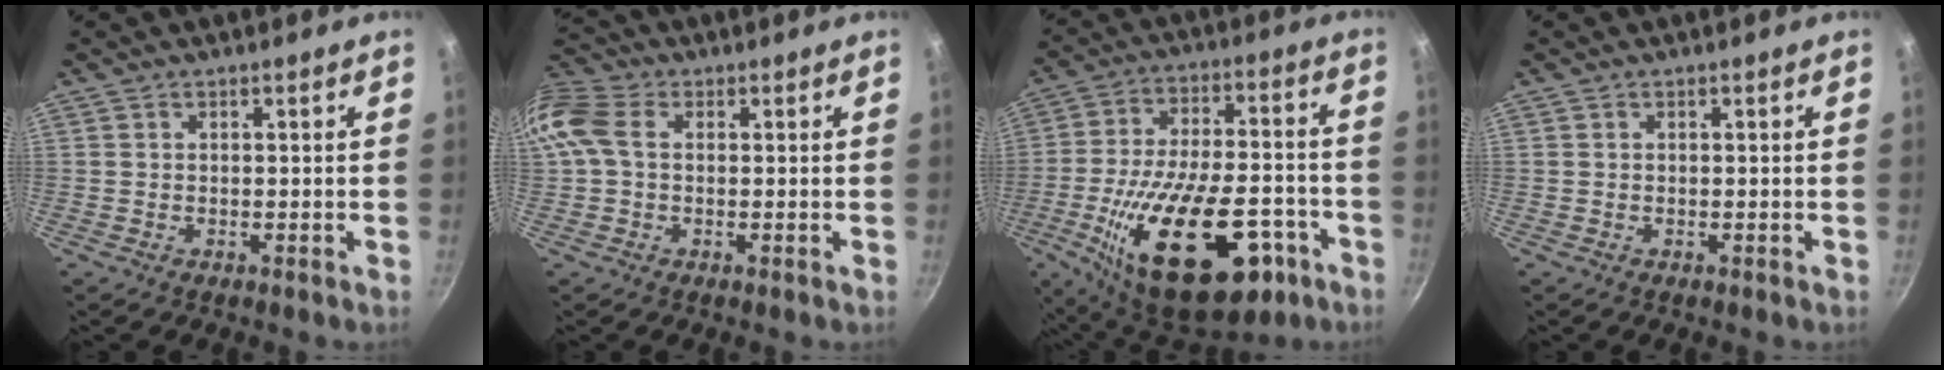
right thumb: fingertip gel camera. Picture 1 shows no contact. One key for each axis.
{"total": 8.6, "fx": 1.1, "fy": 6.1, "fz": 6.0, "tx": -0.131, "ty": 0.024, "tz": 0.009}
{"total": 28.6, "fx": -10.9, "fy": 13.9, "fz": 22.5, "tx": -0.359, "ty": 0.033, "tz": -0.156}
{"total": 0.0}